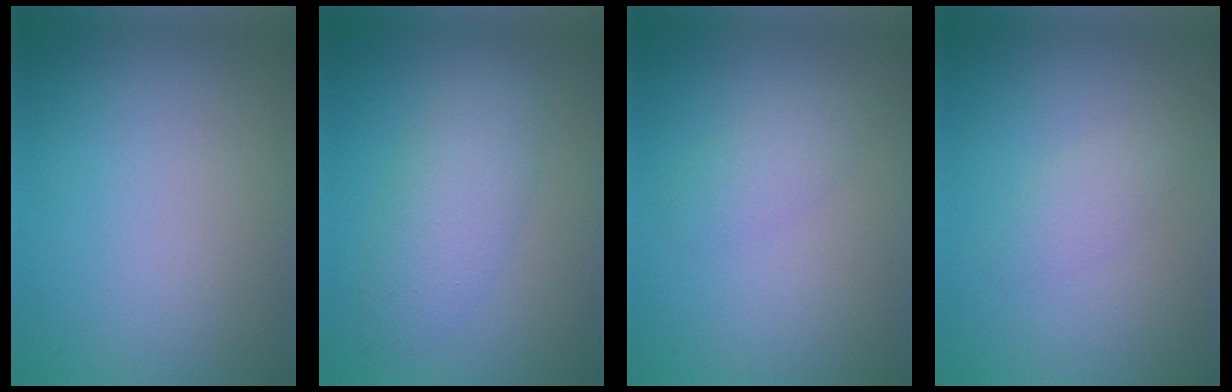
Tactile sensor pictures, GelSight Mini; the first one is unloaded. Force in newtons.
{"total": 3.7, "press": 3.7, "slide": 0.0}
{"total": 1.6, "press": 1.6, "slide": 0.1}
{"total": 1.4, "press": 1.4, "slide": 0.1}